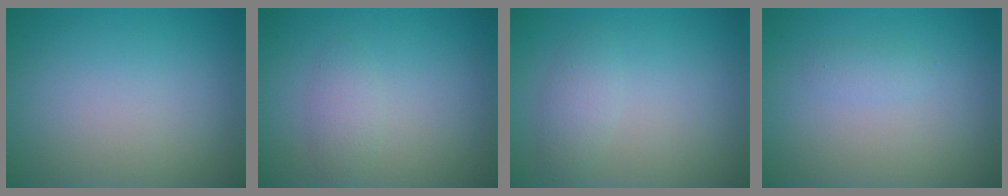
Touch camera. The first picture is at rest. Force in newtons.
{"total": 1.5, "press": 1.5, "slide": 0.0}
{"total": 1.8, "press": 1.8, "slide": 0.1}
{"total": 1.0, "press": 1.0, "slide": 0.1}